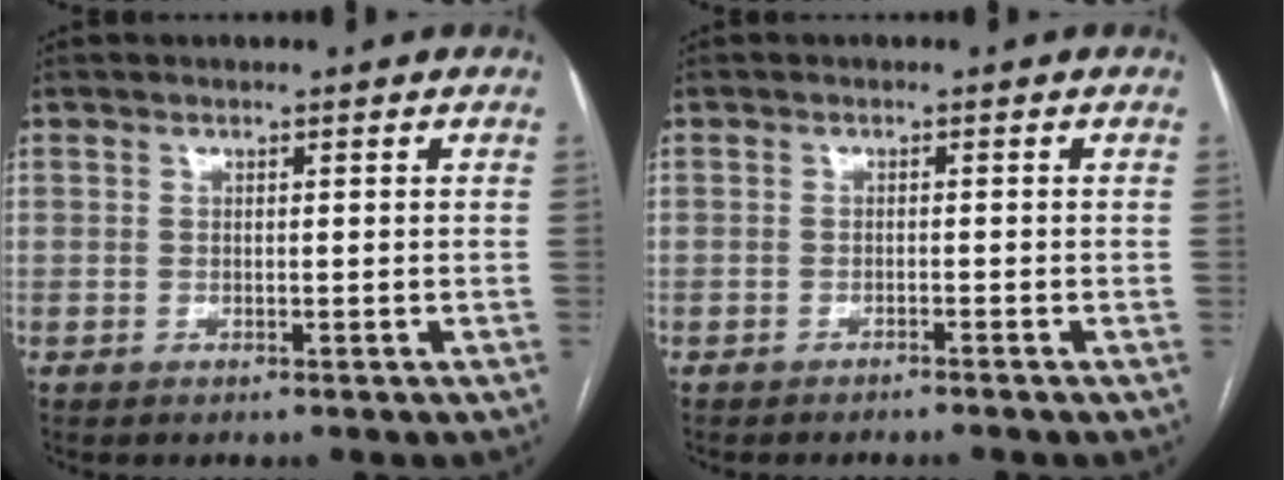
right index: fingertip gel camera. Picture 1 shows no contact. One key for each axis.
{"total": 1.5, "fx": -1.4, "fy": -0.4, "fz": 0.5, "tx": -0.006, "ty": 0.003, "tz": -0.020}